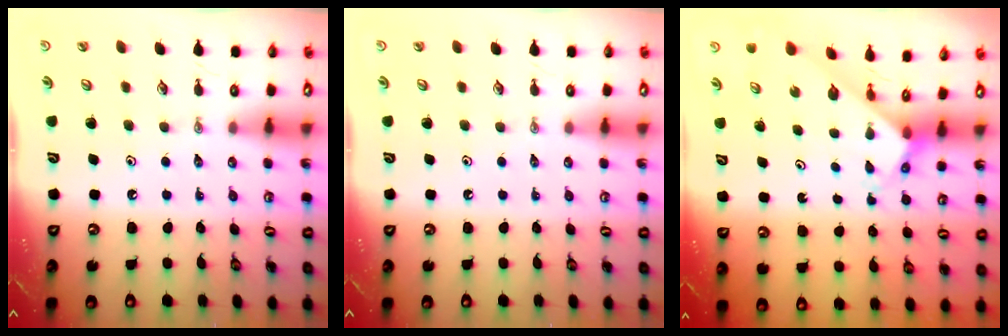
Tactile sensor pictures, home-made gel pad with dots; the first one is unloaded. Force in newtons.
{"total": 0.0}
{"total": 2.7, "press": 2.7, "slide": 0.1}